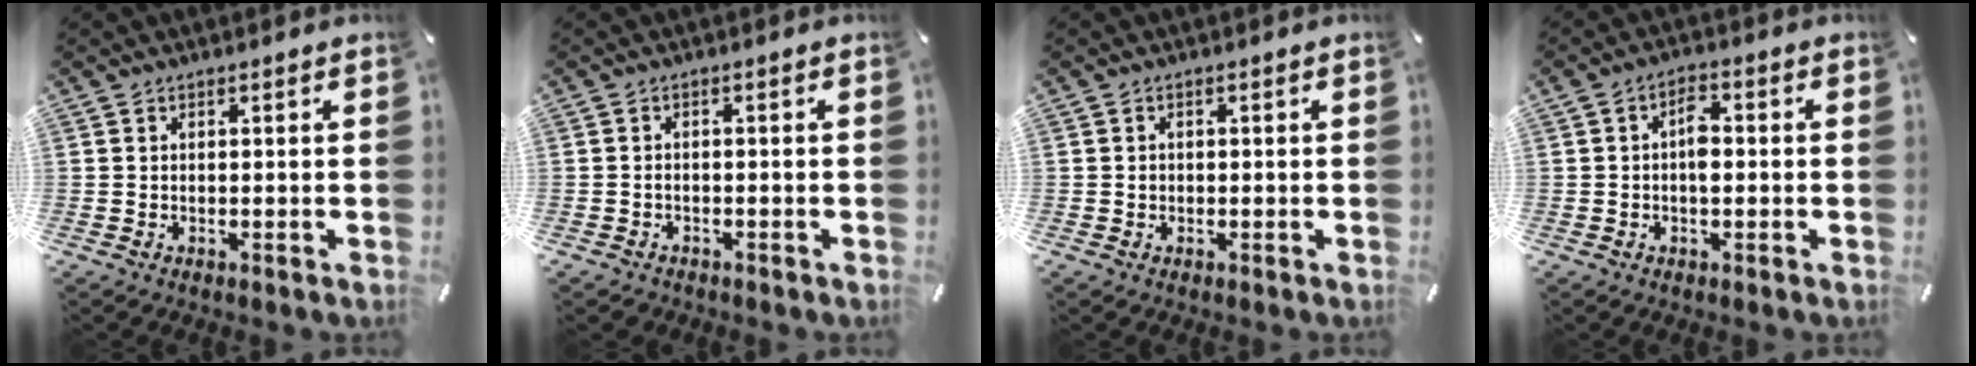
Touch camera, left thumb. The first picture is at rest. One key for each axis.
{"total": 1.4, "fx": -0.8, "fy": 1.0, "fz": 0.6, "tx": -0.014, "ty": 0.005, "tz": -0.018}
{"total": 1.0, "fx": -0.2, "fy": 0.9, "fz": 0.4, "tx": -0.007, "ty": 0.005, "tz": -0.006}
{"total": 4.2, "fx": -0.3, "fy": 2.3, "fz": 3.5, "tx": -0.060, "ty": 0.007, "tz": -0.007}